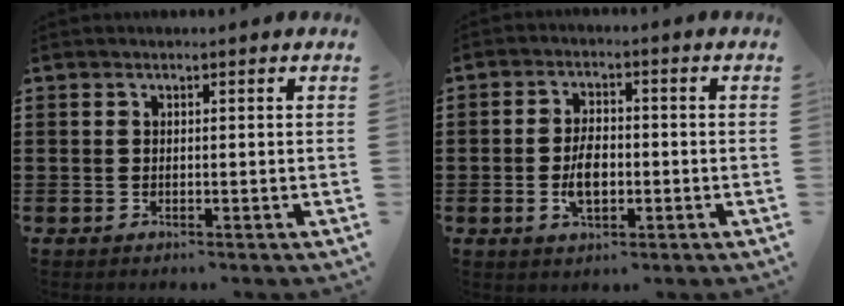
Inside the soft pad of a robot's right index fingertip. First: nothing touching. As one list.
[{"total": 5.0, "force": [-1.0, 2.8, 4.1], "torque": [-0.088, 0.002, -0.020]}]